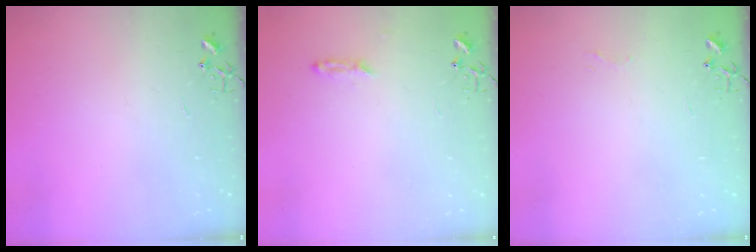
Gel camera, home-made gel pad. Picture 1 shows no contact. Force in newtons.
{"total": 2.3, "press": 2.2, "slide": 0.4}
{"total": 3.3, "press": 3.3, "slide": 0.3}